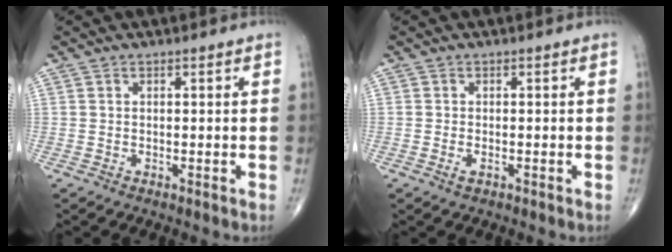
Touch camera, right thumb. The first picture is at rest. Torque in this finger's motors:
{"motor_torque": [-0.35, 0.06, 0.10, 0.16, -0.02]}